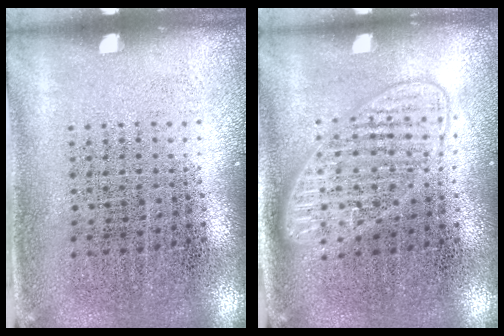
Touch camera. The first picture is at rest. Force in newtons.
{"total": 1.5, "press": 1.4, "slide": 0.3}